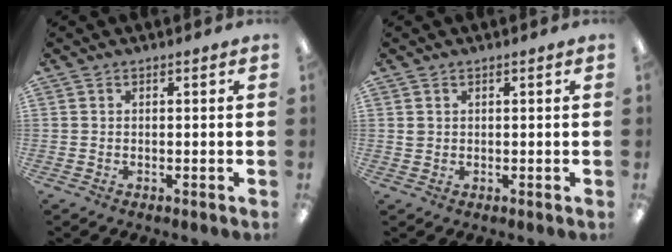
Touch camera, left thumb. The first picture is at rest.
{"total": 1.0, "force": [0.5, 0.9, 0.3], "torque": [-0.008, 0.002, 0.009]}